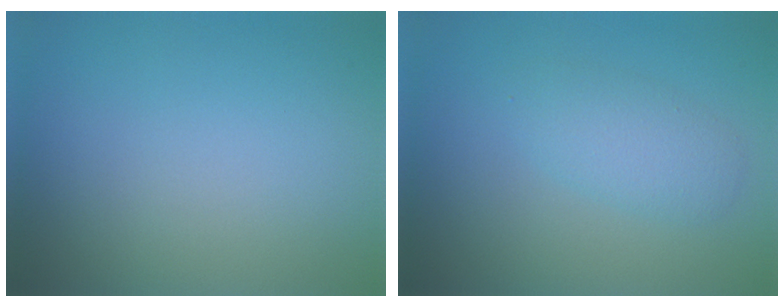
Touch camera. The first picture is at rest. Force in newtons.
{"total": 2.5, "press": 2.5, "slide": 0.0}